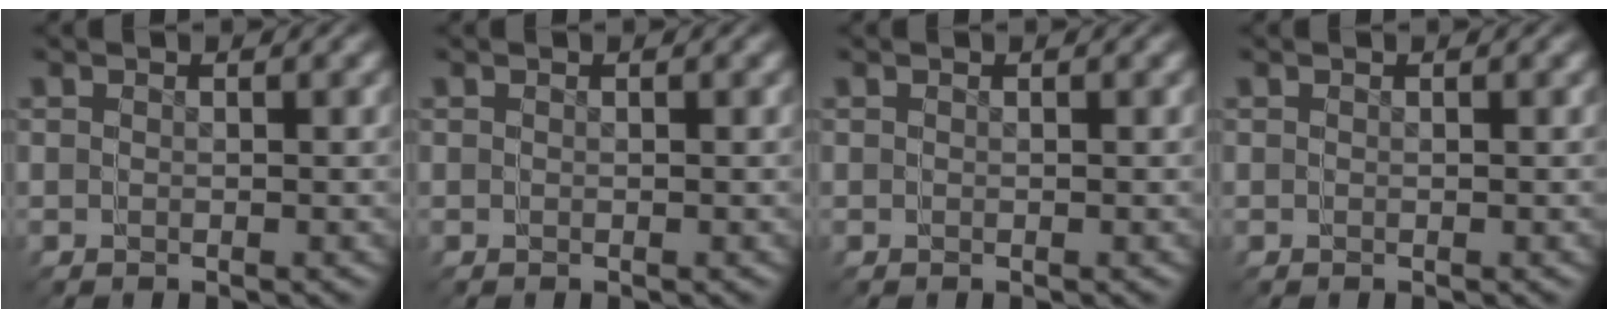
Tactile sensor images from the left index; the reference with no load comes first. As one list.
[{"total": 0.0}, {"total": 0.0}, {"total": 0.0}]